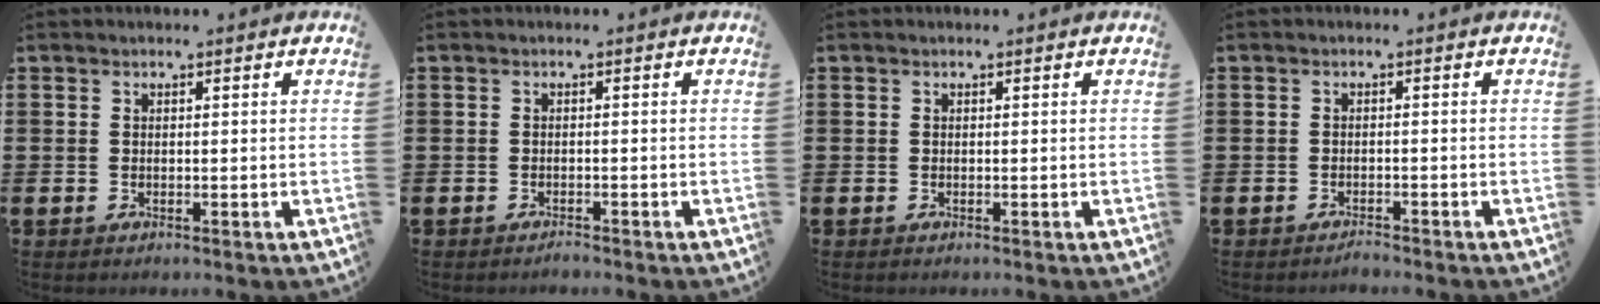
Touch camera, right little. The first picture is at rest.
{"total": 0.7, "force": [-0.7, 0.0, 0.1], "torque": [-0.004, -0.003, -0.013]}
{"total": 0.0}
{"total": 1.0, "force": [-1.0, 0.0, 0.1], "torque": [-0.005, -0.001, -0.021]}